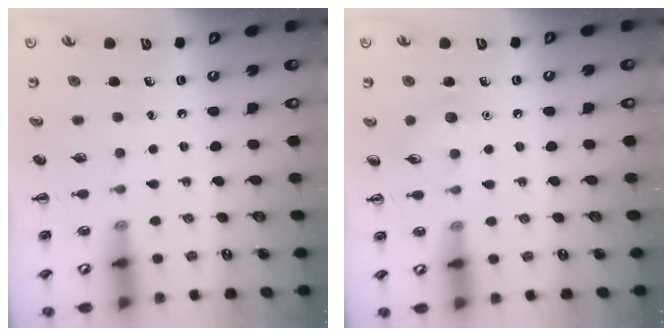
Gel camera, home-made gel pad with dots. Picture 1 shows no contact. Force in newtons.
{"total": 5.6, "press": 5.4, "slide": 1.5}